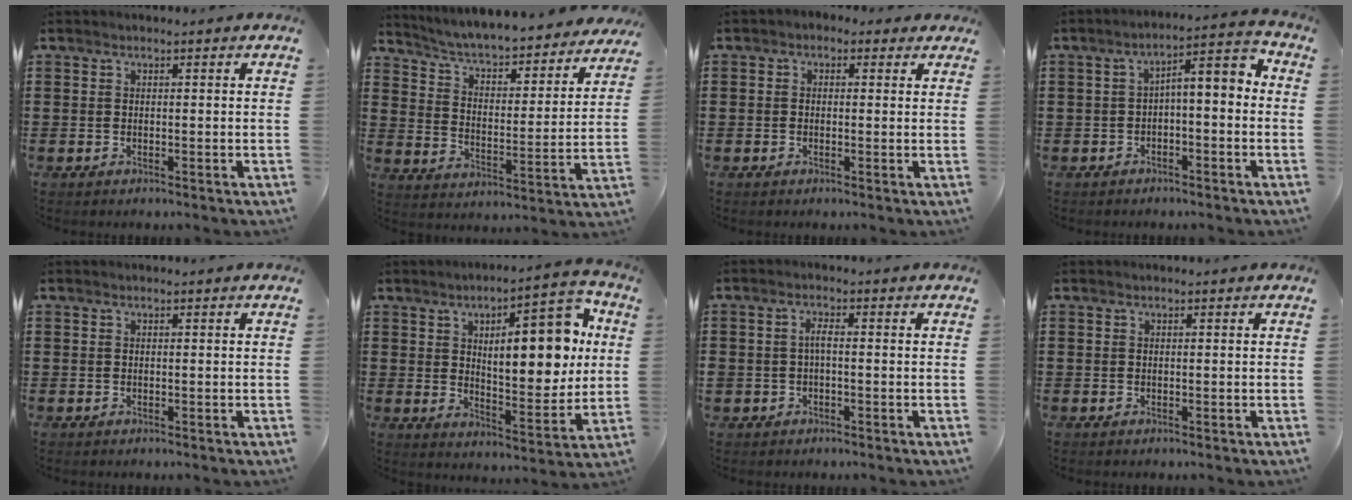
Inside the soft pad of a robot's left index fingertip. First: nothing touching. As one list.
[{"total": 4.3, "force": [4.1, 0.2, 1.3], "torque": [-0.048, -0.041, 0.061]}, {"total": 1.5, "force": [0.1, 1.5, 0.4], "torque": [-0.012, 0.009, 0.001]}, {"total": 3.5, "force": [-1.7, 1.2, 2.8], "torque": [-0.053, -0.003, -0.047]}, {"total": 0.0}, {"total": 12.8, "force": [3.8, 4.9, 11.2], "torque": [-0.157, -0.012, 0.056]}, {"total": 2.5, "force": [-0.7, 1.0, 2.2], "torque": [-0.052, 0.004, -0.018]}, {"total": 0.0}]